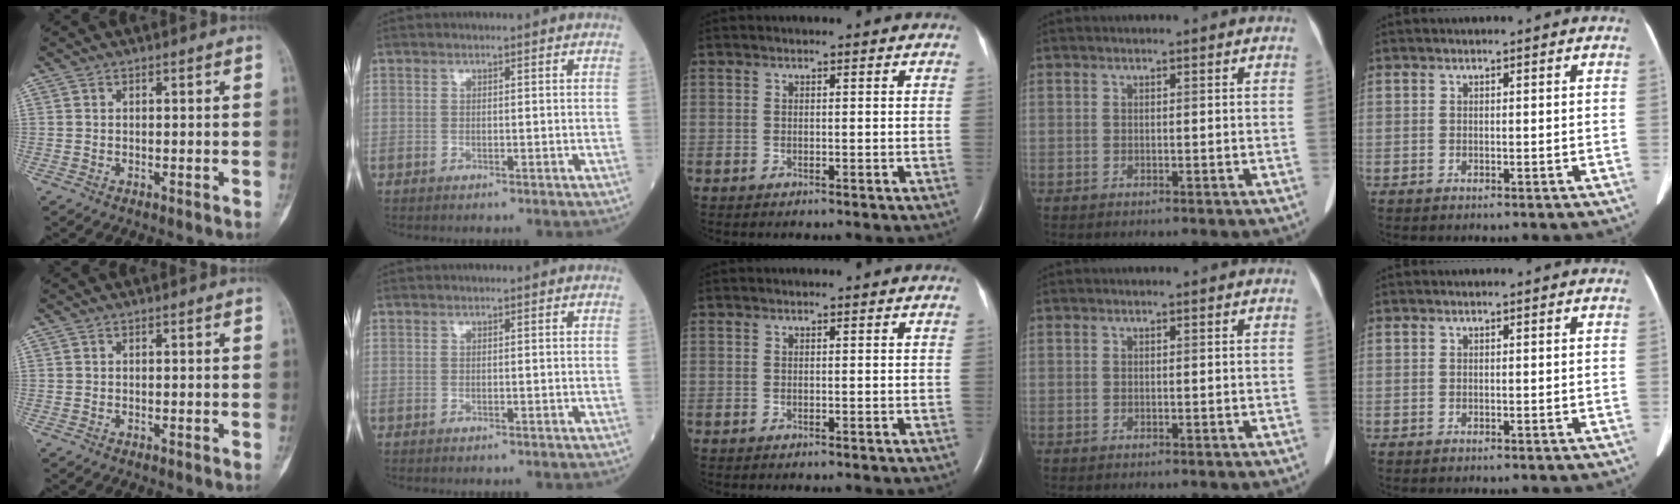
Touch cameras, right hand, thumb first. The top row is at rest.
{}